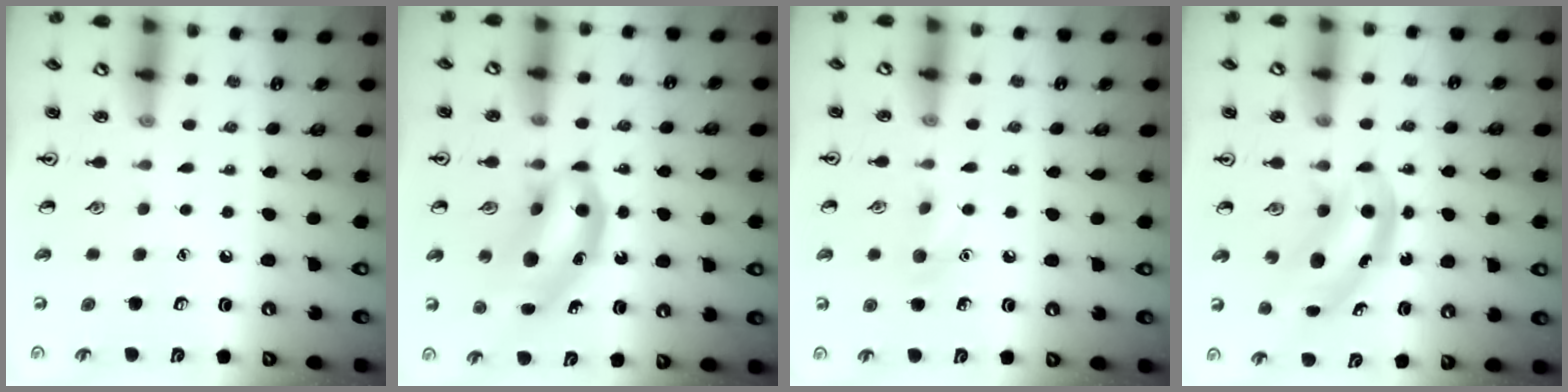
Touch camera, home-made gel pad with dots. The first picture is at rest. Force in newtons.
{"total": 11.5, "press": 11.0, "slide": 3.5}
{"total": 6.2, "press": 6.0, "slide": 1.7}
{"total": 5.9, "press": 5.9, "slide": 0.8}